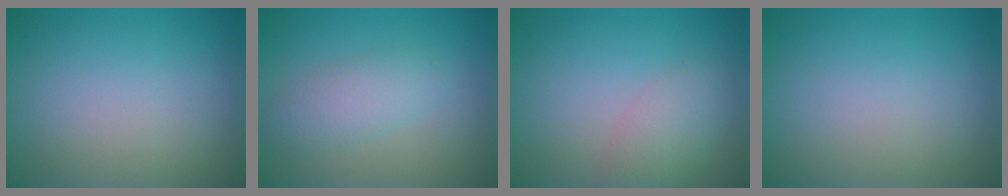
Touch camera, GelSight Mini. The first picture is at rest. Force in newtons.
{"total": 2.8, "press": 2.8, "slide": 0.1}
{"total": 3.0, "press": 3.0, "slide": 0.1}
{"total": 0.0}